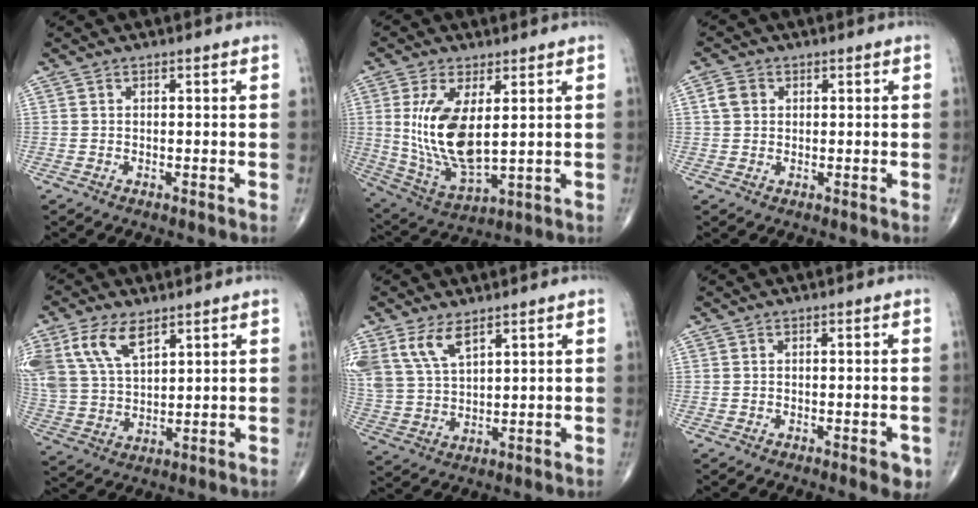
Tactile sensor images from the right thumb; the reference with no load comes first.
{"total": 14.4, "force": [2.3, 6.3, 12.8], "torque": [-0.253, -0.025, 0.062]}
{"total": 3.0, "force": [0.7, 2.5, 1.5], "torque": [-0.025, 0.005, 0.013]}
{"total": 11.7, "force": [6.3, 6.1, 7.8], "torque": [-0.157, -0.011, 0.133]}
{"total": 8.2, "force": [5.1, 3.7, 5.3], "torque": [-0.109, -0.012, 0.113]}
{"total": 3.2, "force": [-1.6, 1.1, 2.6], "torque": [-0.024, 0.000, -0.018]}